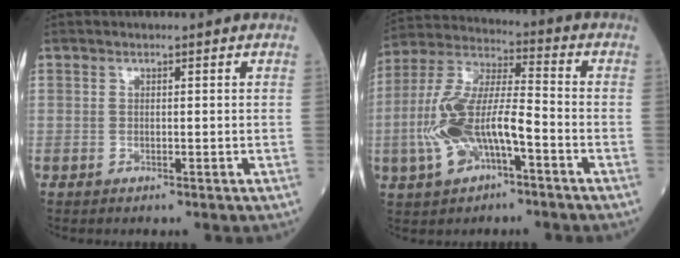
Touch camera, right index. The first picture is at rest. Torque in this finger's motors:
{"motor_torque": [0.52, -0.23, 0.60, 0.21]}